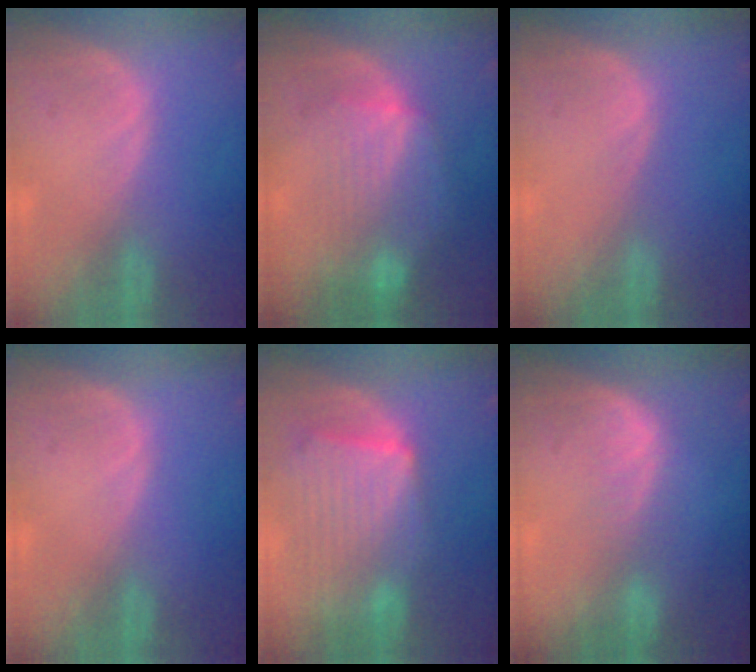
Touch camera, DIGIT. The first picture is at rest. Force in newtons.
{"total": 8.9, "press": 8.0, "slide": 3.8}
{"total": 0.0}
{"total": 0.0}
{"total": 10.7, "press": 9.3, "slide": 5.4}
{"total": 2.7, "press": 2.3, "slide": 1.5}